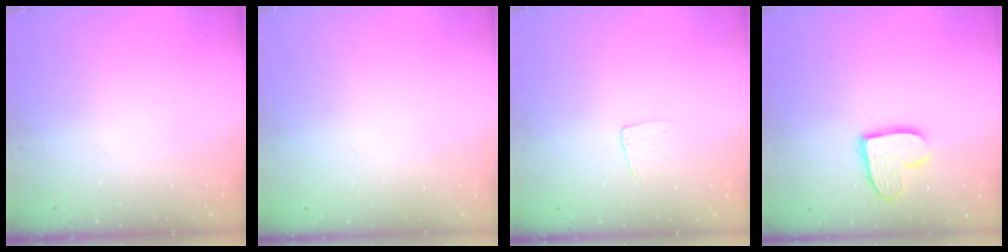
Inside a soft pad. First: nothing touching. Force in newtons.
{"total": 0.0}
{"total": 3.6, "press": 3.6, "slide": 0.4}
{"total": 10.6, "press": 10.6, "slide": 0.8}